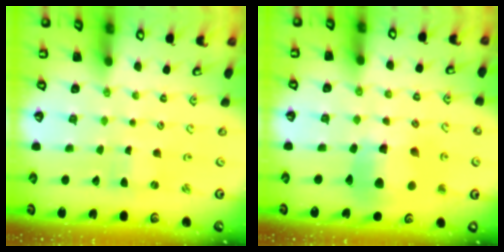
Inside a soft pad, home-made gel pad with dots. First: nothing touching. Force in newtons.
{"total": 13.9, "press": 13.8, "slide": 1.6}